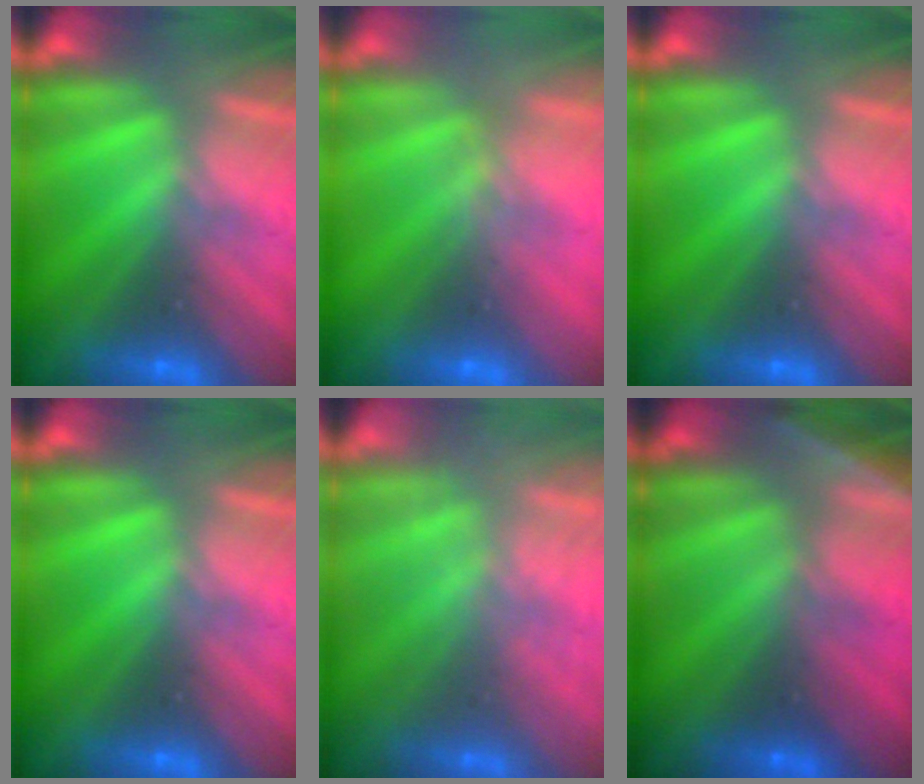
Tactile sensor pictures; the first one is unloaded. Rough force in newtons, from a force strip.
{"total": 4.6}
{"total": 0.0}
{"total": 0.0}
{"total": 2.1}
{"total": 3.0}